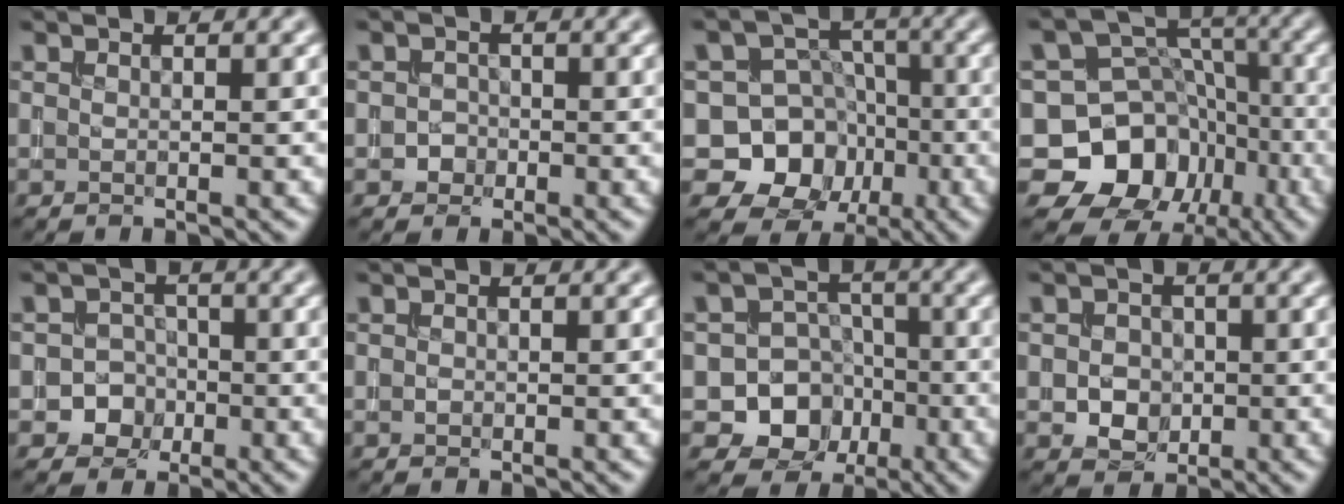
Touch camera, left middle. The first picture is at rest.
{"total": 1.1, "force": [-0.5, 0.9, 0.0], "torque": [0.009, 0.002, -0.010]}
{"total": 10.9, "force": [-3.2, 10.0, 2.9], "torque": [-0.047, 0.014, -0.076]}
{"total": 11.2, "force": [-4.1, 9.6, 3.9], "torque": [-0.076, 0.019, -0.101]}
{"total": 3.0, "force": [-1.2, 2.7, 0.4], "torque": [0.021, 0.007, -0.029]}
{"total": 0.0}
{"total": 8.5, "force": [-2.9, 7.7, 2.3], "torque": [-0.017, -0.004, -0.072]}
{"total": 2.7, "force": [-0.4, 2.3, 1.3], "torque": [-0.013, -0.005, -0.009]}